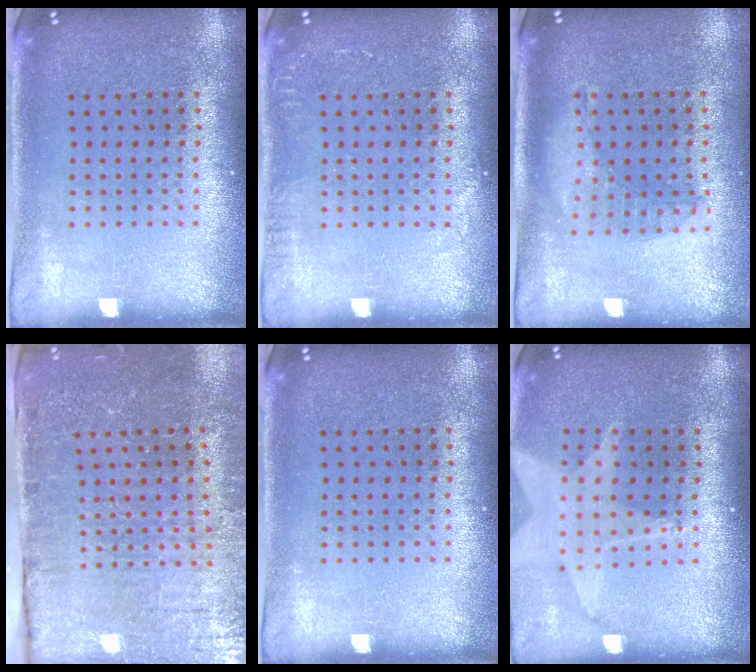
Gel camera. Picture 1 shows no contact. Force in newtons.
{"total": 1.0, "press": 0.9, "slide": 0.1}
{"total": 1.2, "press": 1.2, "slide": 0.3}
{"total": 4.1, "press": 4.1, "slide": 0.5}
{"total": 0.0}
{"total": 1.7, "press": 1.5, "slide": 0.7}